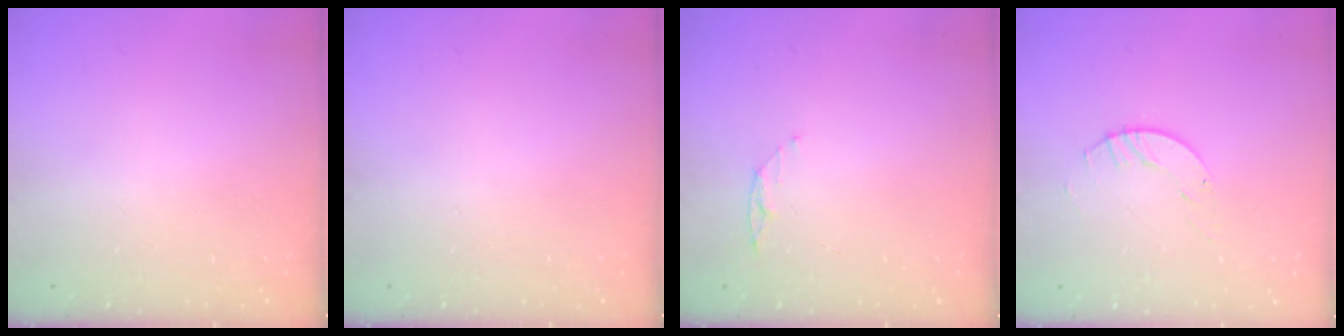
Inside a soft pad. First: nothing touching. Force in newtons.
{"total": 0.0}
{"total": 4.5, "press": 4.4, "slide": 0.5}
{"total": 2.9, "press": 2.9, "slide": 0.4}